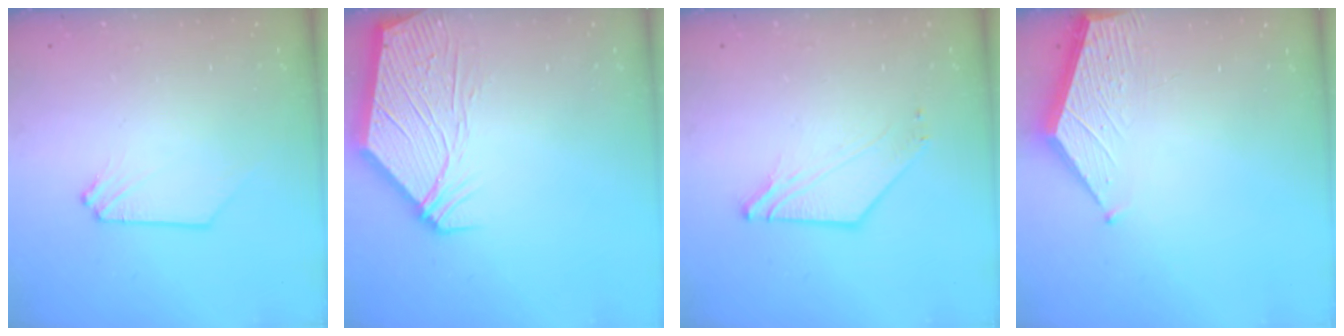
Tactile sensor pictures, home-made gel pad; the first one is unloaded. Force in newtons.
{"total": 12.7, "press": 12.7, "slide": 1.4}
{"total": 4.2, "press": 4.2, "slide": 0.4}
{"total": 3.5, "press": 3.5, "slide": 0.3}